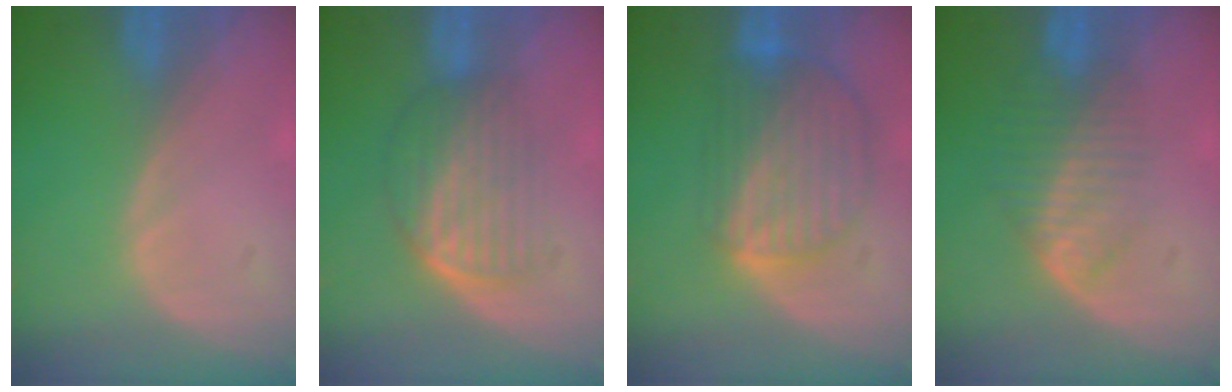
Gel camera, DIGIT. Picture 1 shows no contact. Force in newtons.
{"total": 7.2, "press": 6.0, "slide": 4.0}
{"total": 8.7, "press": 7.7, "slide": 4.1}
{"total": 6.8, "press": 5.8, "slide": 3.5}